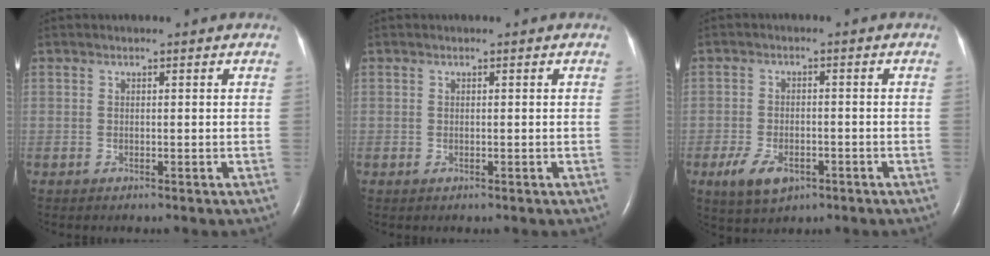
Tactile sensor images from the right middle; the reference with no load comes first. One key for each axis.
{"total": 0.0}
{"total": 5.9, "fx": -3.0, "fy": 3.2, "fz": 4.0, "tx": -0.083, "ty": -0.004, "tz": -0.046}